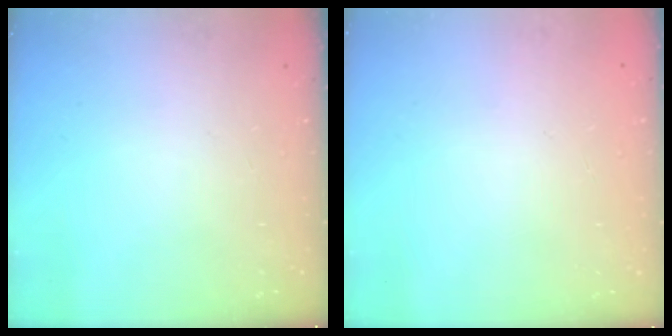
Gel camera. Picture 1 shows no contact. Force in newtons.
{"total": 0.0}